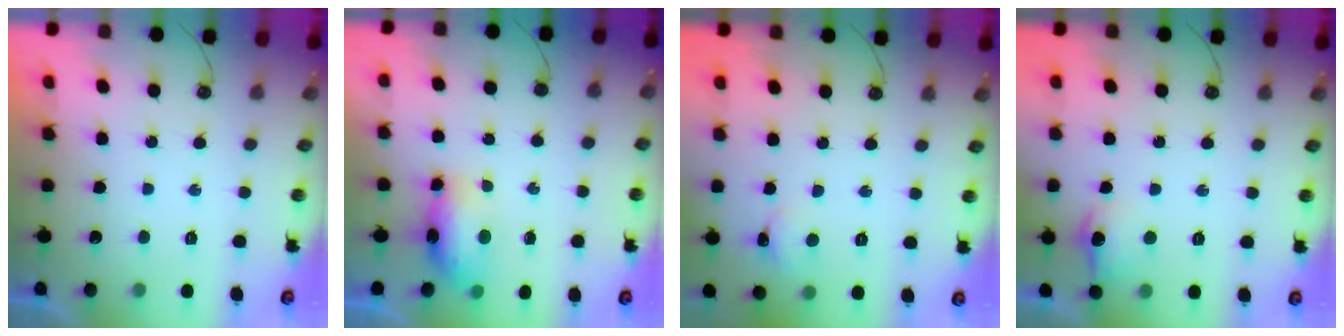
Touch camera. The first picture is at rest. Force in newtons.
{"total": 7.8, "press": 7.7, "slide": 1.1}
{"total": 2.6, "press": 2.6, "slide": 0.4}
{"total": 8.7, "press": 8.7, "slide": 0.9}